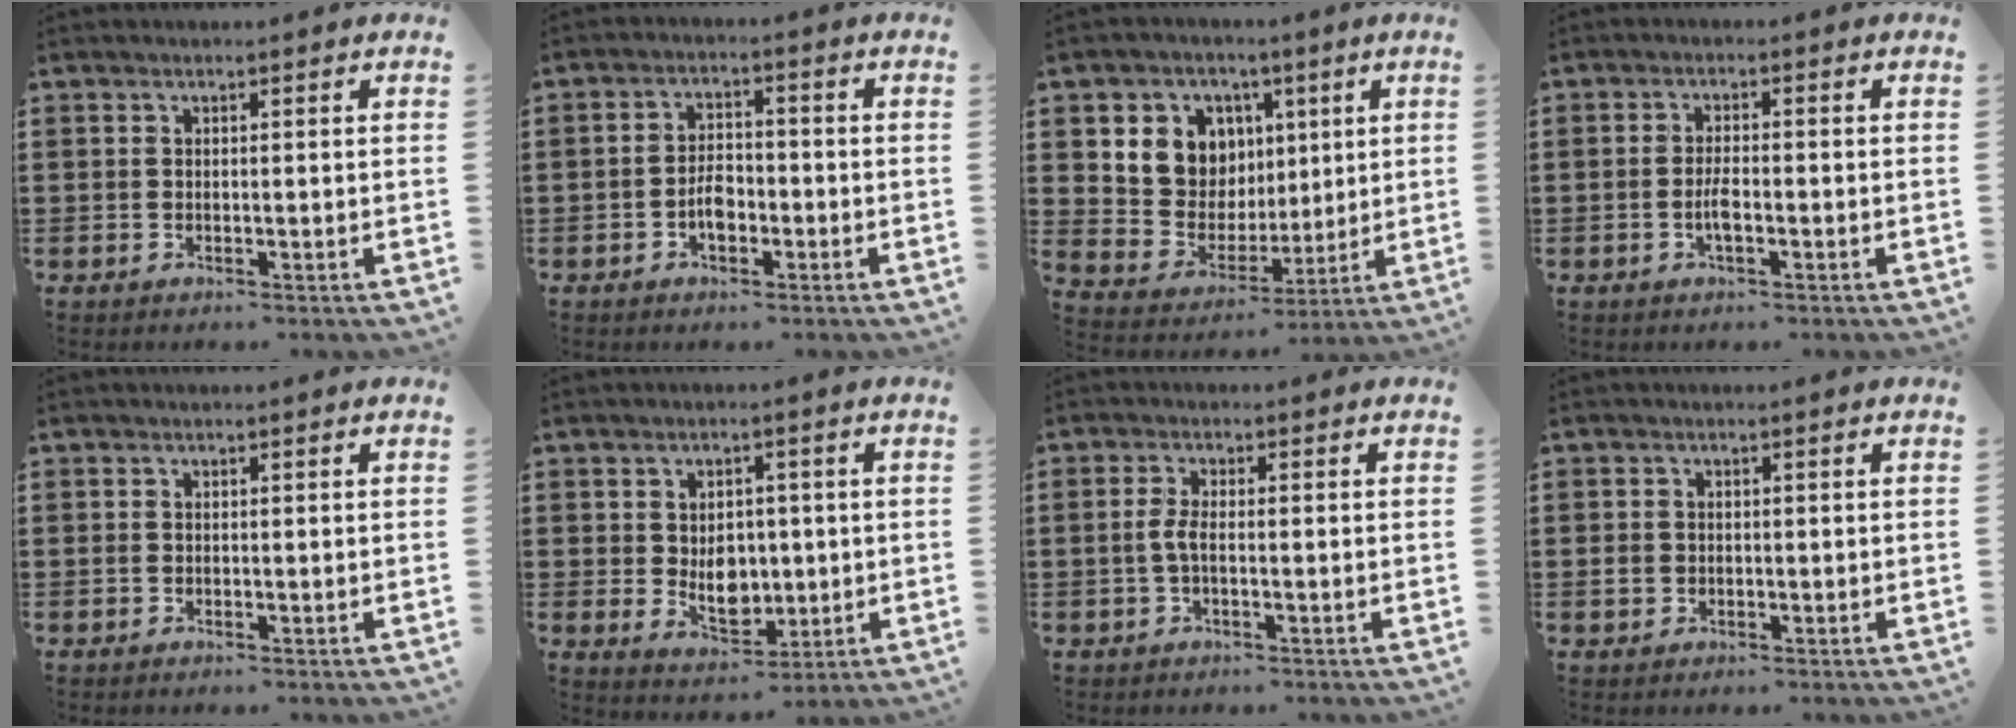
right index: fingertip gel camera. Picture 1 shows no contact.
{"total": 3.8, "force": [-1.4, 2.1, 2.9], "torque": [-0.060, 0.004, -0.027]}
{"total": 8.3, "force": [2.8, 7.7, 1.4], "torque": [-0.069, -0.020, 0.055]}
{"total": 2.9, "force": [-0.9, 0.9, 2.6], "torque": [-0.055, 0.001, -0.020]}
{"total": 0.0}
{"total": 5.8, "force": [0.1, 4.3, 3.8], "torque": [-0.049, -0.001, -0.004]}
{"total": 2.7, "force": [-0.6, 0.7, 2.6], "torque": [-0.069, -0.008, -0.019]}
{"total": 1.6, "force": [-0.3, 1.4, 0.7], "torque": [-0.016, 0.006, -0.008]}